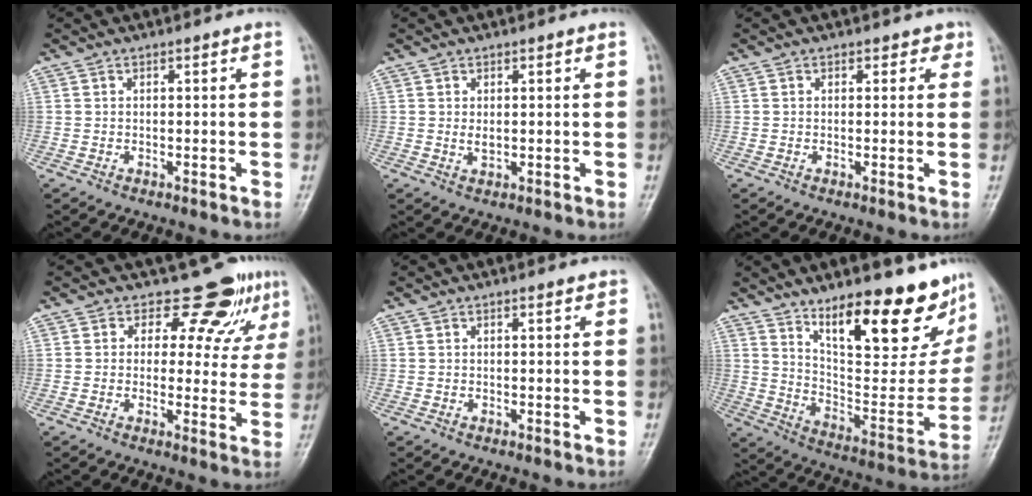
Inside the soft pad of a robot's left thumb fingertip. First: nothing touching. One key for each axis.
{"total": 1.7, "fx": 0.4, "fy": 1.1, "fz": 1.2, "tx": -0.018, "ty": -0.005, "tz": 0.009}
{"total": 2.0, "fx": 1.1, "fy": 1.5, "fz": 0.6, "tx": 0.018, "ty": -0.002, "tz": 0.006}
{"total": 9.4, "fx": 6.8, "fy": 5.2, "fz": 3.9, "tx": -0.006, "ty": -0.043, "tz": 0.078}
{"total": 1.1, "fx": 0.7, "fy": 0.5, "fz": 0.7, "tx": -0.005, "ty": -0.001, "tz": 0.005}
{"total": 25.2, "fx": 16.7, "fy": 8.5, "fz": 16.9, "tx": -0.189, "ty": -0.095, "tz": 0.261}